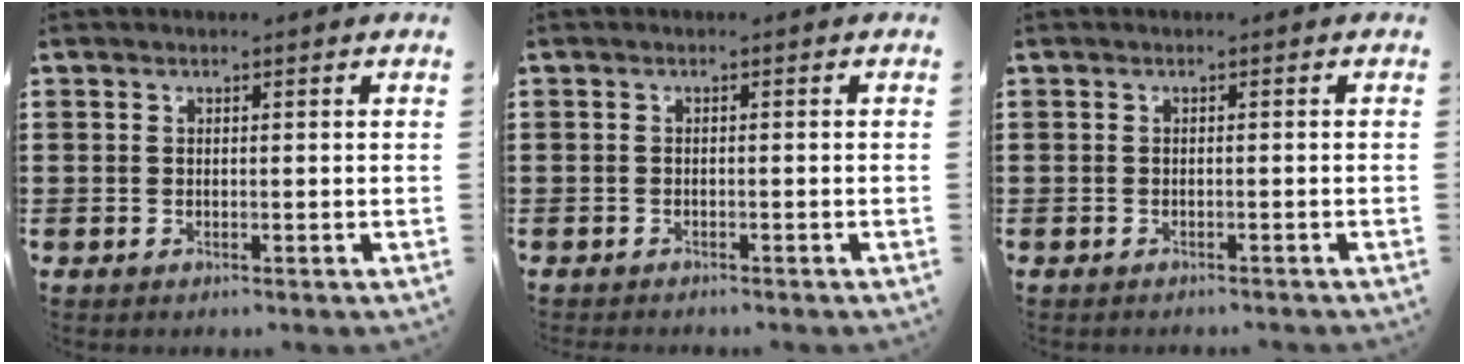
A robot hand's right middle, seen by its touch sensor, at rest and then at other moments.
{"total": 0.5, "force": [-0.5, 0.0, 0.0], "torque": [0.000, 0.000, -0.012]}
{"total": 0.6, "force": [-0.6, 0.0, 0.0], "torque": [-0.002, -0.001, -0.011]}